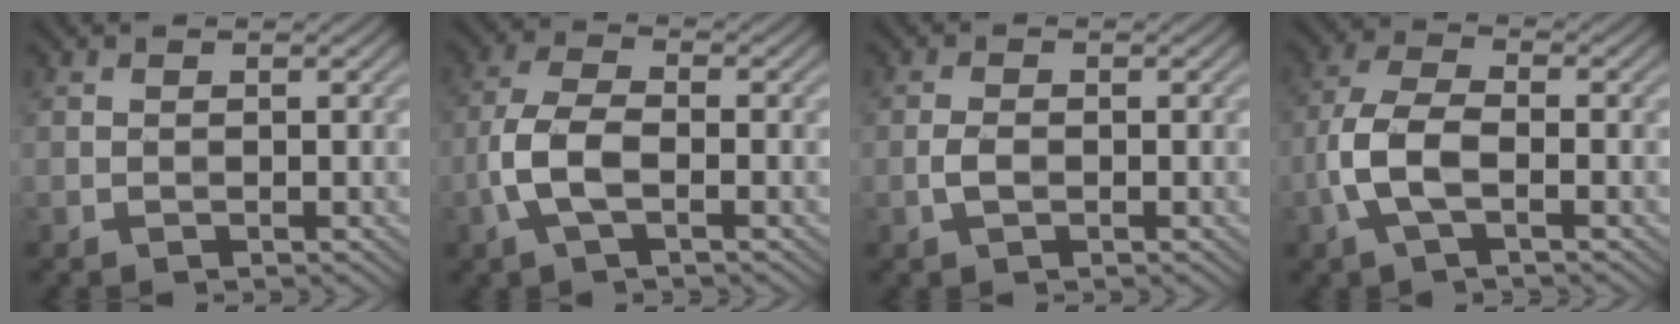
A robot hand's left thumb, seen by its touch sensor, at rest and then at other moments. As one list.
[{"total": 5.5, "force": [-1.9, 2.2, 4.7], "torque": [-0.112, 0.005, -0.046]}, {"total": 1.7, "force": [-0.6, 0.8, 1.4], "torque": [-0.031, 0.003, -0.014]}, {"total": 6.1, "force": [-2.0, 2.4, 5.2], "torque": [-0.123, 0.006, -0.048]}]